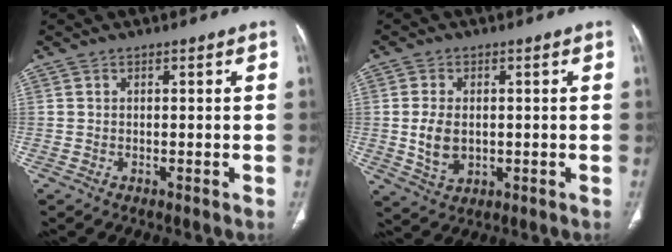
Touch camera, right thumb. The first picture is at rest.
{"total": 6.5, "force": [-0.1, 4.4, 4.8], "torque": [-0.086, -0.005, 0.007]}